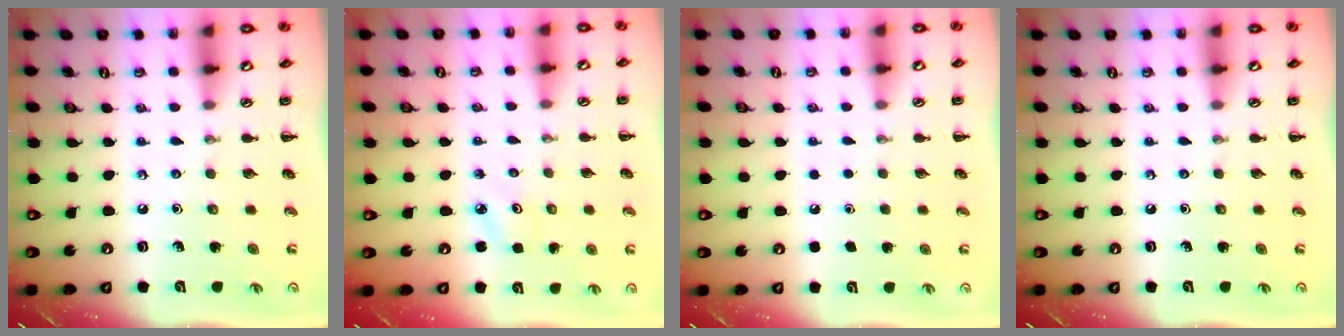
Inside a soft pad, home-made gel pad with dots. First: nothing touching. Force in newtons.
{"total": 2.4, "press": 2.3, "slide": 0.6}
{"total": 1.8, "press": 1.7, "slide": 0.1}
{"total": 0.0}